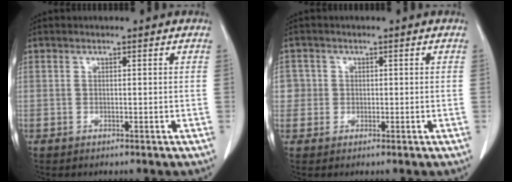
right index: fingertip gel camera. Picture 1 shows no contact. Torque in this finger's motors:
{"motor_torque": [-0.06, 0.04, 0.00, 0.01]}